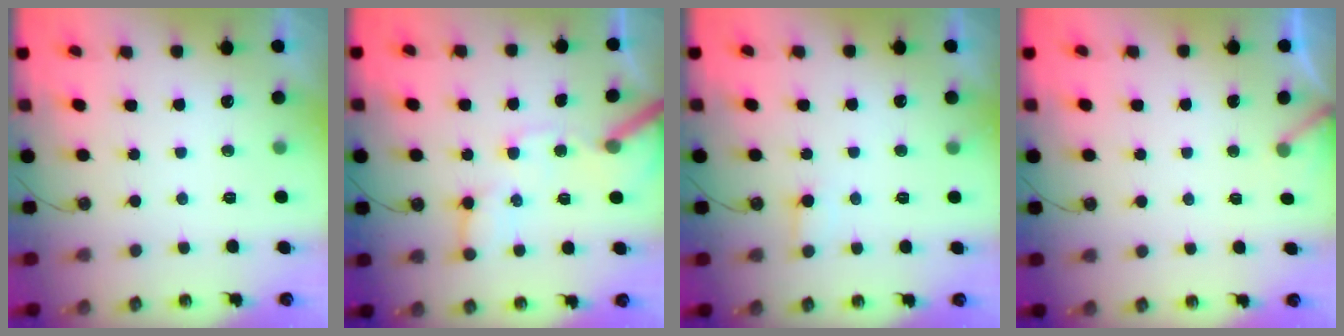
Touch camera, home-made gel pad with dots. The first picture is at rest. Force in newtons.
{"total": 12.7, "press": 12.6, "slide": 1.7}
{"total": 4.0, "press": 4.0, "slide": 0.4}
{"total": 2.3, "press": 2.3, "slide": 0.1}